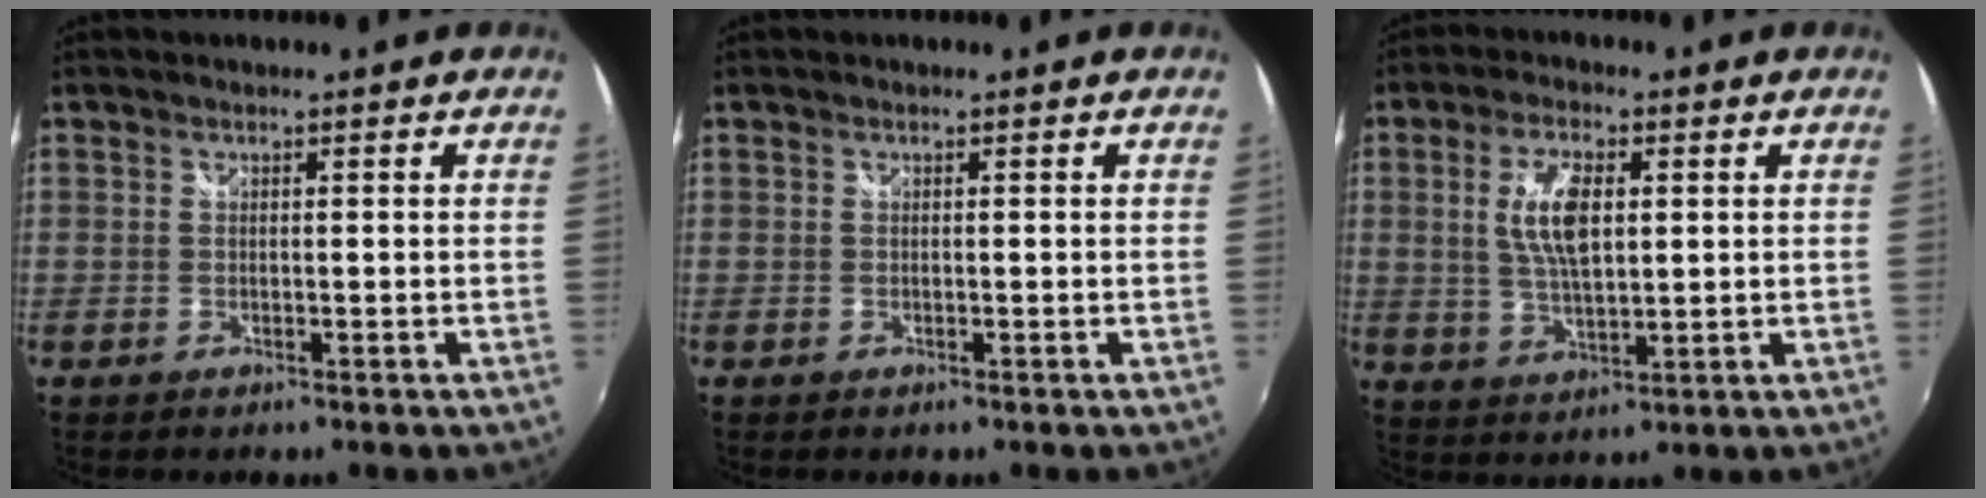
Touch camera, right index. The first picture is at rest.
{"total": 0.0}
{"total": 8.5, "force": [1.7, 3.7, 7.5], "torque": [-0.146, 0.004, 0.034]}